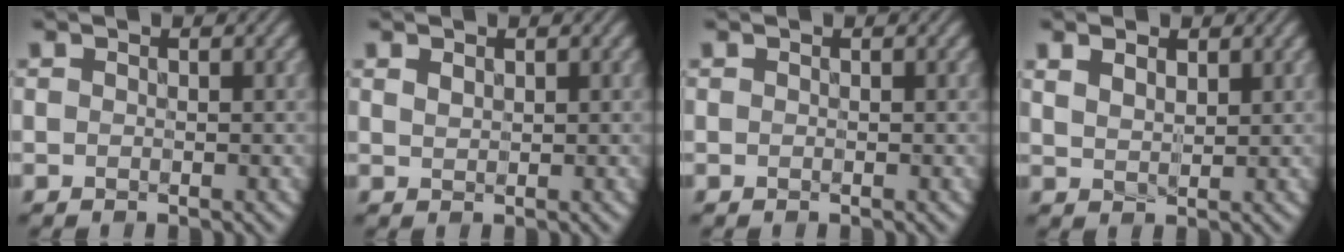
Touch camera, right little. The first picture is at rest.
{"total": 0.8, "force": [0.4, 0.5, 0.4], "torque": [-0.012, 0.000, 0.012]}
{"total": 0.0}
{"total": 2.6, "force": [1.3, 1.5, 1.7], "torque": [-0.037, 0.004, 0.021]}